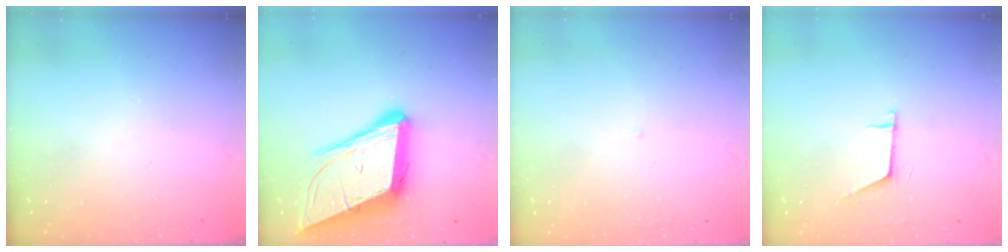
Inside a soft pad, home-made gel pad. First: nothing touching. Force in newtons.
{"total": 17.7, "press": 17.2, "slide": 4.0}
{"total": 2.0, "press": 2.0, "slide": 0.2}
{"total": 6.1, "press": 6.1, "slide": 0.5}